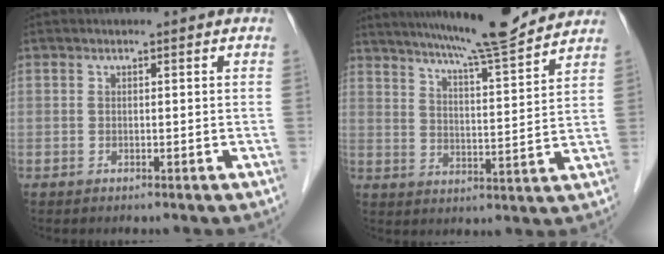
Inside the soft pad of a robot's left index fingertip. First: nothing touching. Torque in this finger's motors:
{"motor_torque": [0.42, -0.49, 0.38, 0.07]}